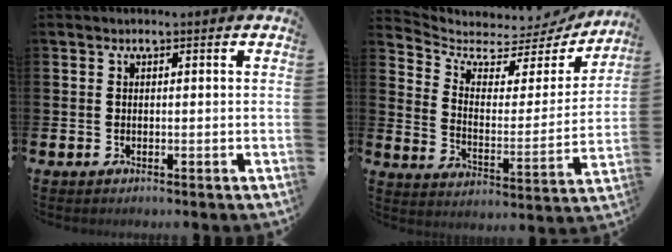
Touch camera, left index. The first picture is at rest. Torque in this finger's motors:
{"motor_torque": [0.66, -0.91, 0.07, -0.05]}